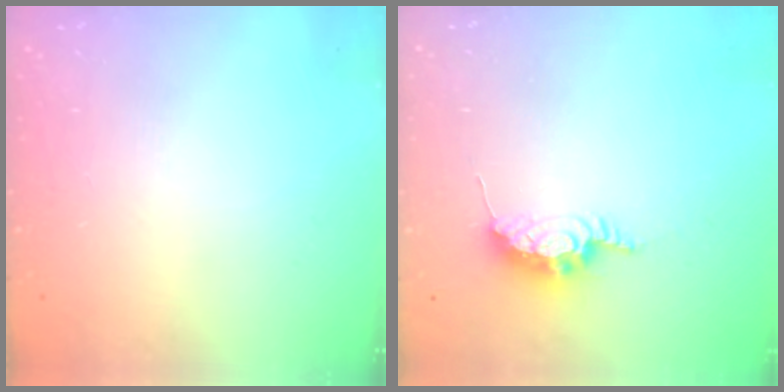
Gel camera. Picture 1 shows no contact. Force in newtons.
{"total": 8.7, "press": 8.7, "slide": 0.5}